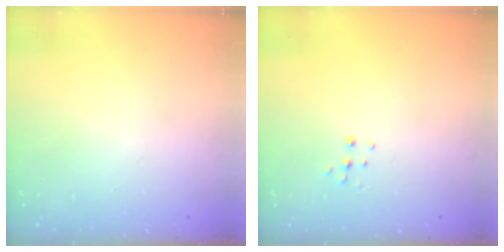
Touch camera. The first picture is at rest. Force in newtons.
{"total": 4.3, "press": 4.3, "slide": 0.4}